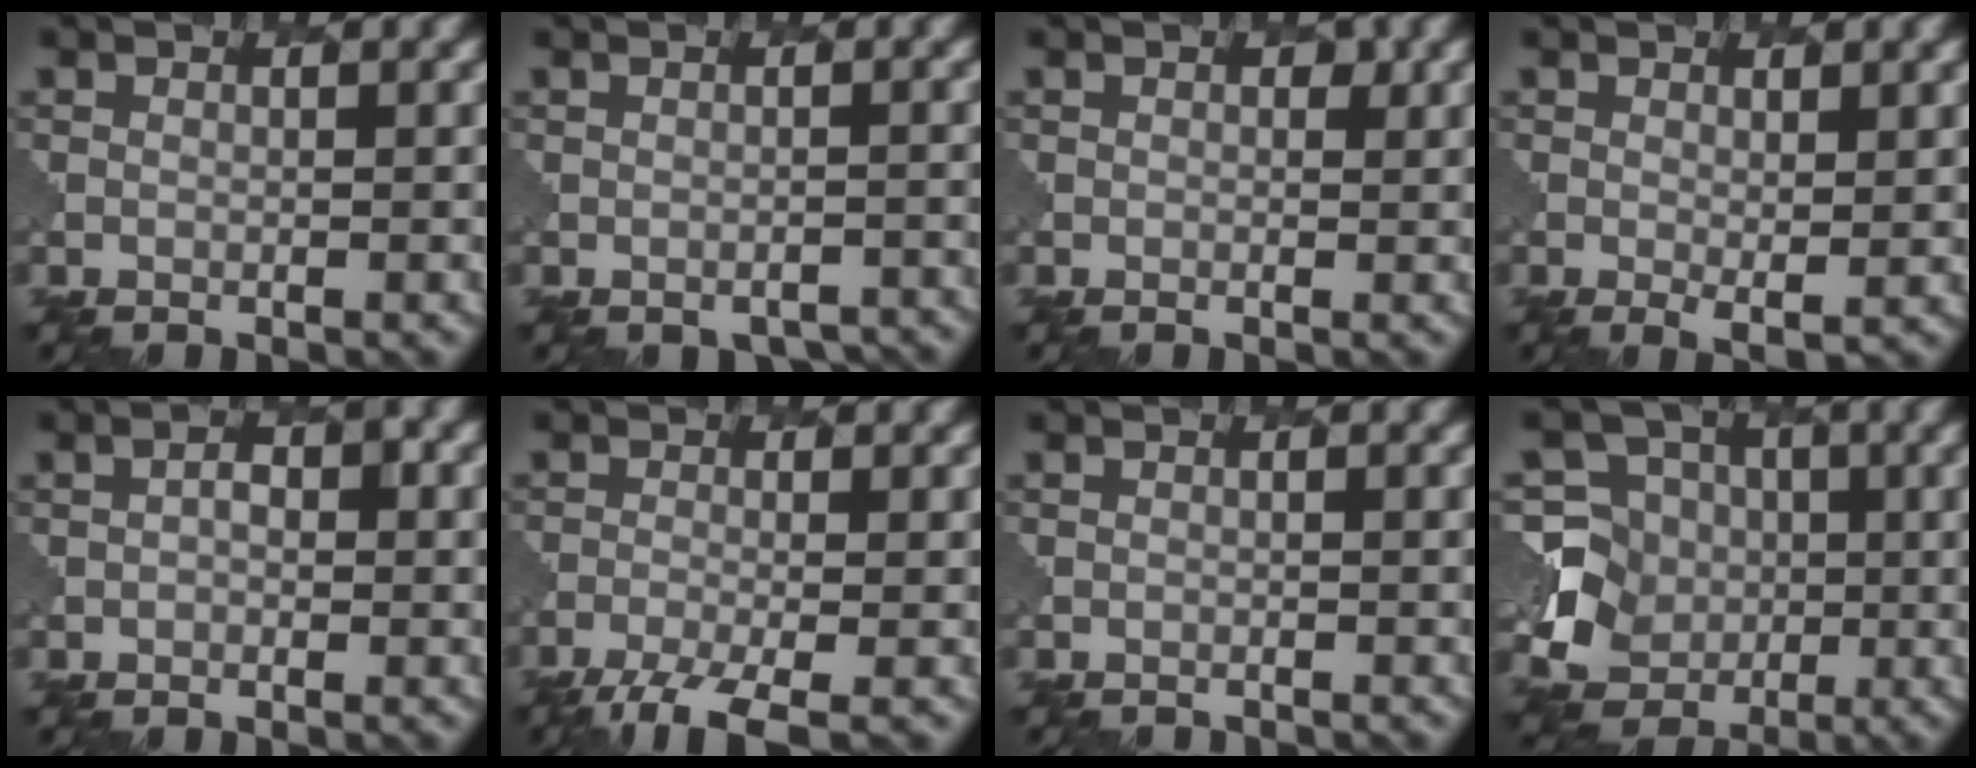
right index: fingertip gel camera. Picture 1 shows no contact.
{"total": 2.1, "force": [-1.8, 0.8, 0.8], "torque": [-0.017, -0.003, -0.018]}
{"total": 0.8, "force": [0.4, 0.6, 0.4], "torque": [-0.005, -0.003, 0.005]}
{"total": 1.4, "force": [0.5, 0.4, 1.2], "torque": [-0.021, -0.012, 0.013]}
{"total": 1.3, "force": [0.0, 0.9, 1.0], "torque": [-0.008, 0.003, 0.000]}
{"total": 4.3, "force": [-3.0, 0.9, 3.0], "torque": [-0.048, -0.010, -0.065]}
{"total": 1.3, "force": [-1.3, 0.2, 0.1], "torque": [0.011, -0.004, -0.019]}
{"total": 7.7, "force": [-0.1, 7.3, 2.5], "torque": [-0.048, 0.007, -0.026]}